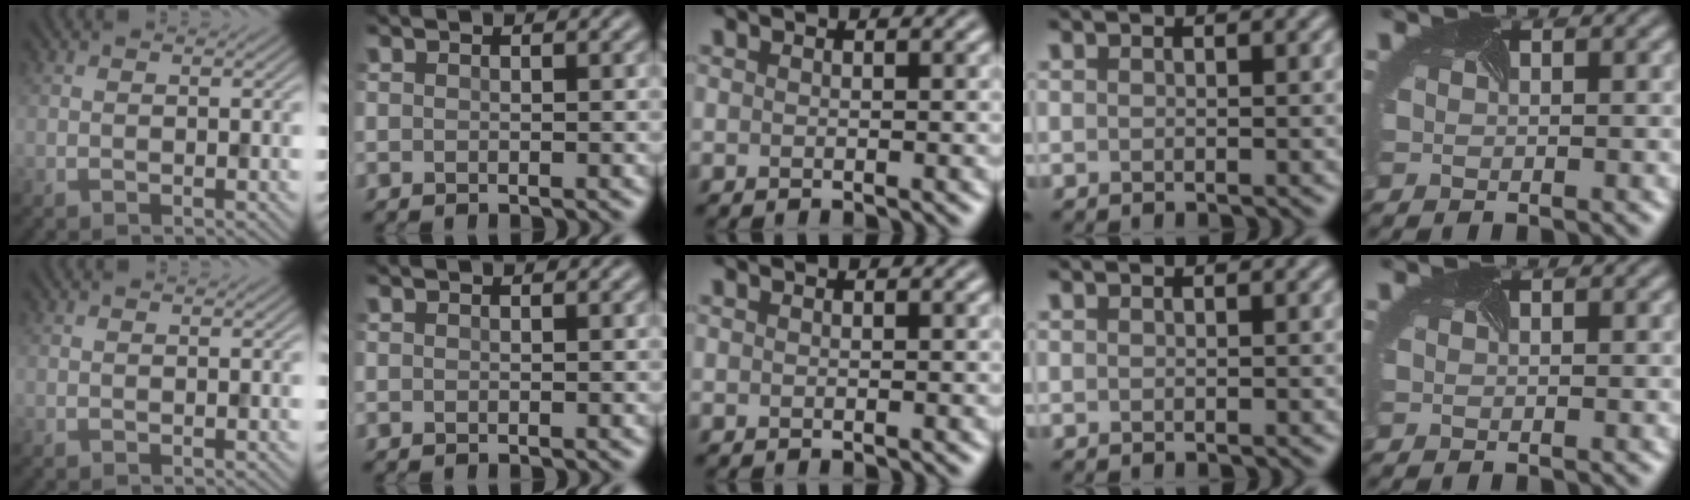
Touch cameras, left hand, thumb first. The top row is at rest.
{}